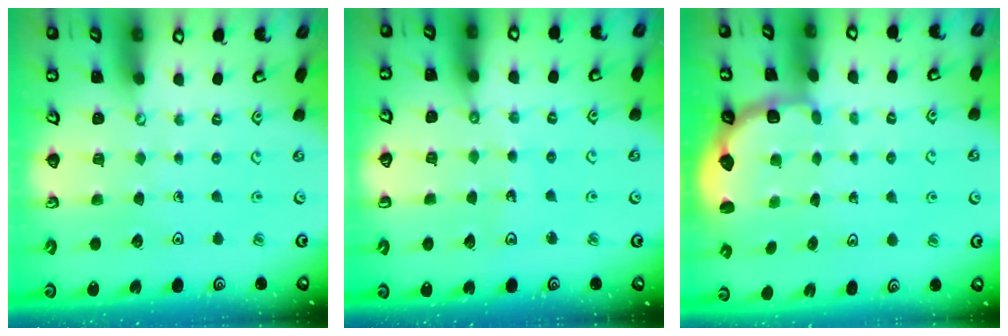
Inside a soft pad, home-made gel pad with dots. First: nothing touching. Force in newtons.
{"total": 5.6, "press": 5.6, "slide": 0.8}
{"total": 2.8, "press": 2.1, "slide": 1.8}